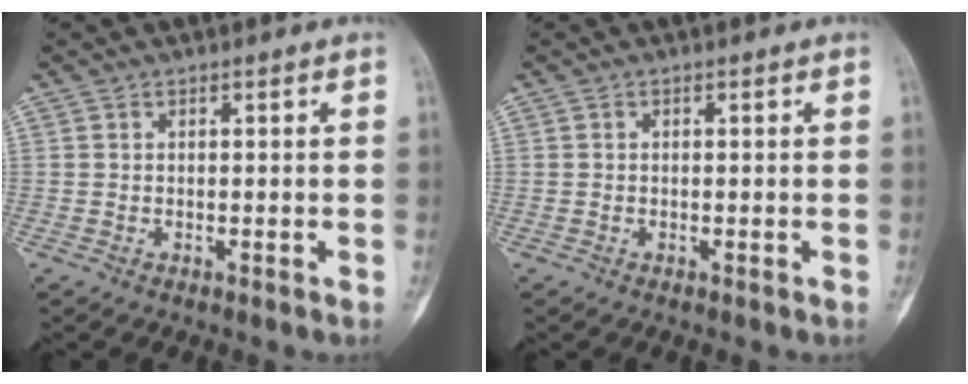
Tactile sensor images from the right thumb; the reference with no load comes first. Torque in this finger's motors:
{"motor_torque": [0.23, 0.03, 0.08, -0.42, 0.03]}